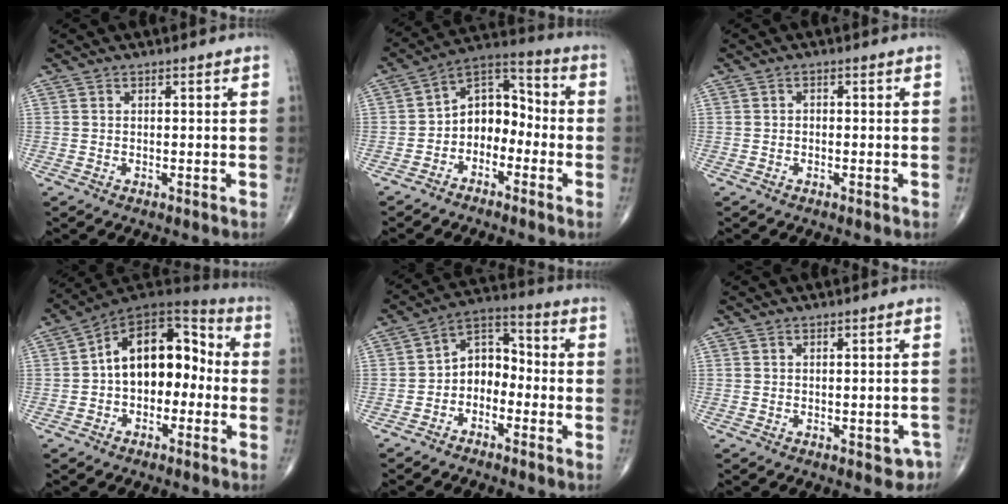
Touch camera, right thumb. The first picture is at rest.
{"total": 9.7, "force": [-2.8, 7.1, 6.1], "torque": [-0.063, 0.055, -0.067]}
{"total": 0.8, "force": [-0.2, 0.6, 0.5], "torque": [0.000, 0.005, -0.008]}
{"total": 15.5, "force": [-0.8, 10.0, 11.8], "torque": [-0.140, 0.054, -0.030]}
{"total": 7.9, "force": [-2.6, 5.8, 4.7], "torque": [-0.049, 0.046, -0.063]}
{"total": 2.8, "force": [-1.5, 1.5, 1.8], "torque": [0.000, 0.013, -0.012]}